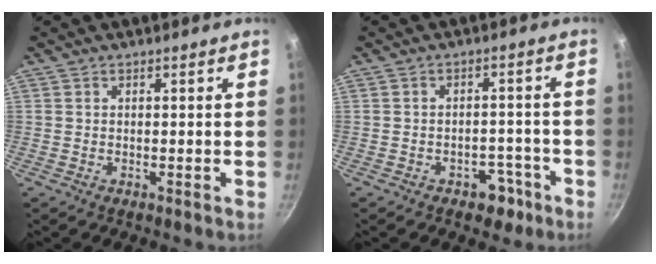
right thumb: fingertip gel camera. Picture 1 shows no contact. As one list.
[{"total": 5.1, "force": [-3.1, 3.3, 2.4], "torque": [-0.010, 0.031, -0.040]}]